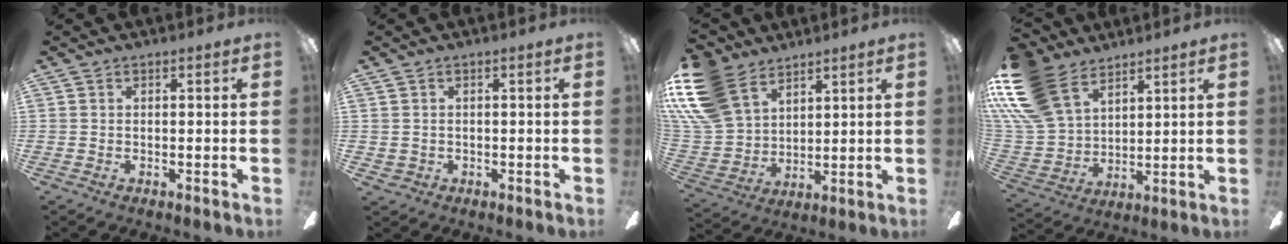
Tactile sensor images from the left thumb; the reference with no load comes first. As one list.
[{"total": 1.3, "force": [0.1, 1.3, 0.3], "torque": [-0.007, 0.002, 0.000]}, {"total": 18.6, "force": [10.5, 11.9, 9.7], "torque": [-0.232, -0.044, 0.198]}, {"total": 20.4, "force": [12.0, 12.6, 10.7], "torque": [-0.254, -0.052, 0.224]}]